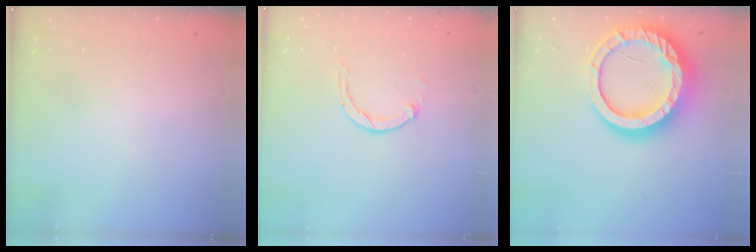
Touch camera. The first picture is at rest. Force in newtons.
{"total": 0.8, "press": 0.8, "slide": 0.2}
{"total": 22.6, "press": 22.5, "slide": 2.2}